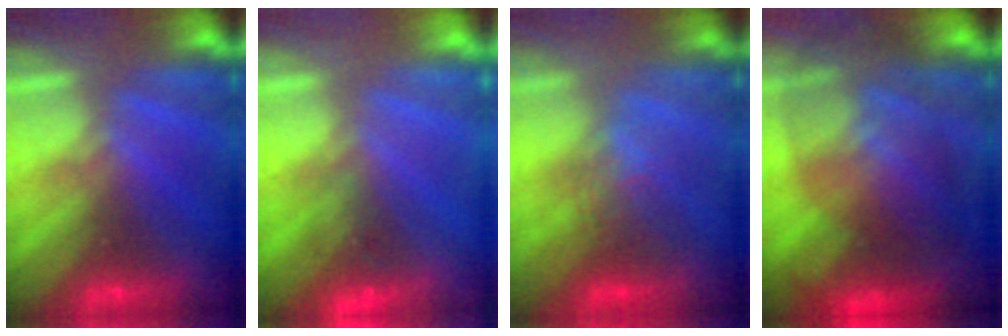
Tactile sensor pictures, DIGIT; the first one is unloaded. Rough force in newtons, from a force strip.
{"total": 2.6}
{"total": 2.7}
{"total": 9.8}